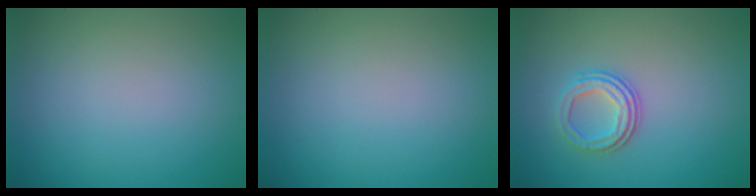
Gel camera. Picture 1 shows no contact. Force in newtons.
{"total": 0.0}
{"total": 2.9, "press": 2.3, "slide": 1.7}